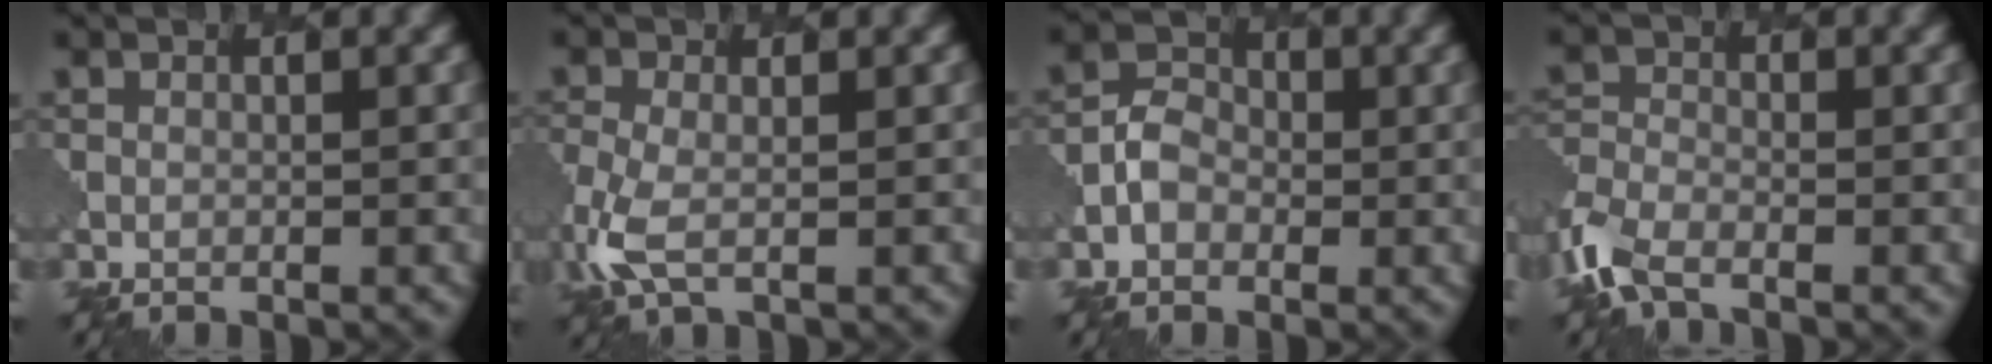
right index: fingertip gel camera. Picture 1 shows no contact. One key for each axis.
{"total": 3.5, "fx": -1.2, "fy": 1.9, "fz": 2.7, "tx": -0.082, "ty": -0.007, "tz": -0.026}
{"total": 2.3, "fx": -0.7, "fy": 2.0, "fz": 0.9, "tx": -0.014, "ty": 0.006, "tz": -0.016}
{"total": 4.6, "fx": -3.2, "fy": 2.1, "fz": 2.6, "tx": -0.063, "ty": -0.009, "tz": -0.077}